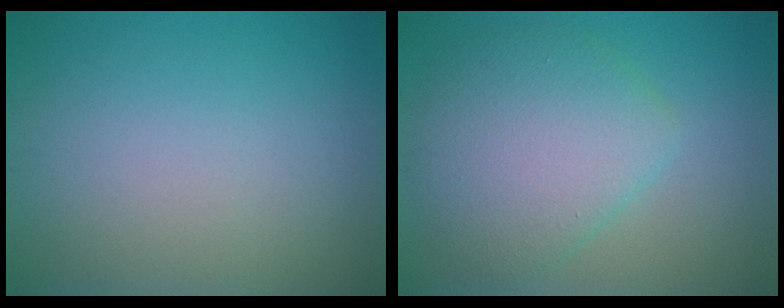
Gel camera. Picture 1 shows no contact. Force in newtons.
{"total": 6.1, "press": 6.1, "slide": 0.2}